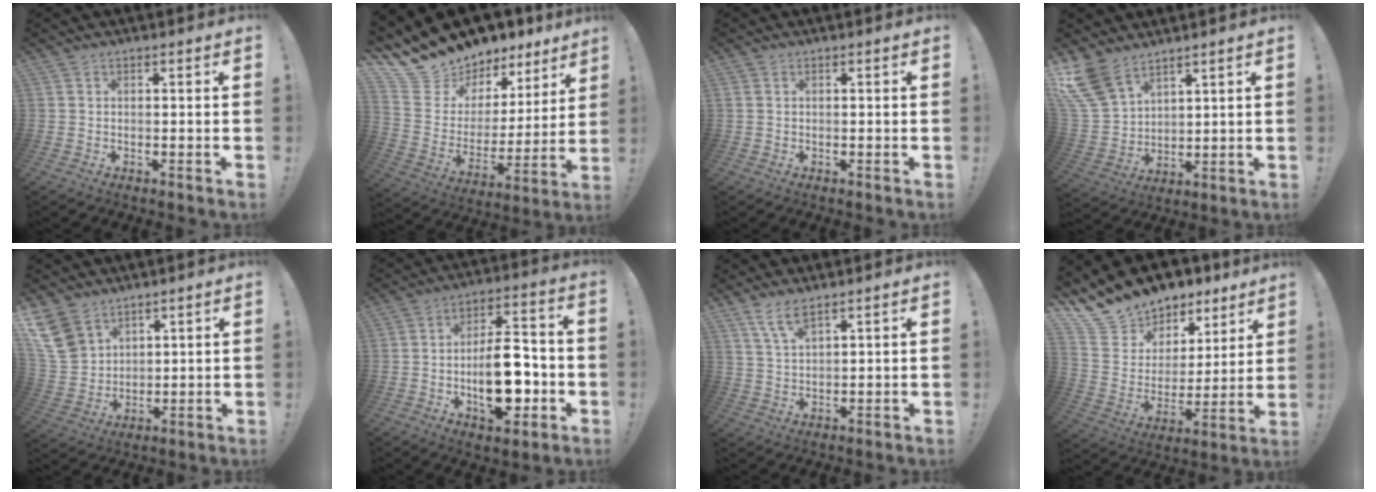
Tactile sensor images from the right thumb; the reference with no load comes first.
{"total": 13.8, "force": [12.5, 5.7, 1.3], "torque": [-0.050, -0.114, 0.240]}
{"total": 0.5, "force": [0.3, 0.4, 0.2], "torque": [-0.008, 0.003, 0.007]}
{"total": 12.2, "force": [8.7, 6.7, 5.2], "torque": [-0.116, -0.053, 0.172]}
{"total": 10.2, "force": [6.4, 7.0, 3.7], "torque": [-0.068, -0.038, 0.133]}
{"total": 17.6, "force": [-3.2, 8.8, 14.9], "torque": [-0.242, 0.008, -0.049]}
{"total": 4.9, "force": [3.5, 0.7, 3.3], "torque": [-0.058, -0.018, 0.061]}
{"total": 13.6, "force": [11.8, 6.6, 1.7], "torque": [-0.054, -0.097, 0.231]}